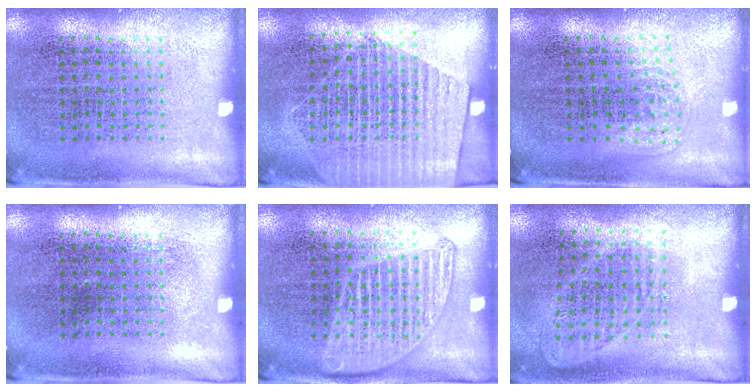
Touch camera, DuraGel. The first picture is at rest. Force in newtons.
{"total": 1.7, "press": 1.5, "slide": 0.8}
{"total": 1.0, "press": 0.6, "slide": 0.8}
{"total": 0.0}
{"total": 1.4, "press": 1.4, "slide": 0.2}
{"total": 0.9, "press": 0.9, "slide": 0.3}